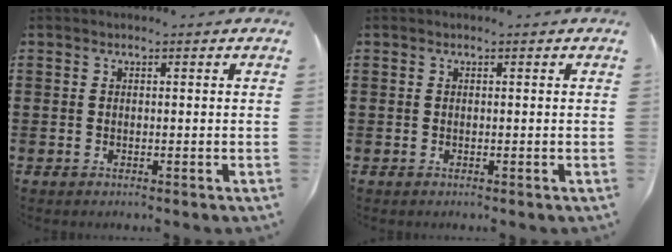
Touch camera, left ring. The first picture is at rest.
{"total": 0.0}